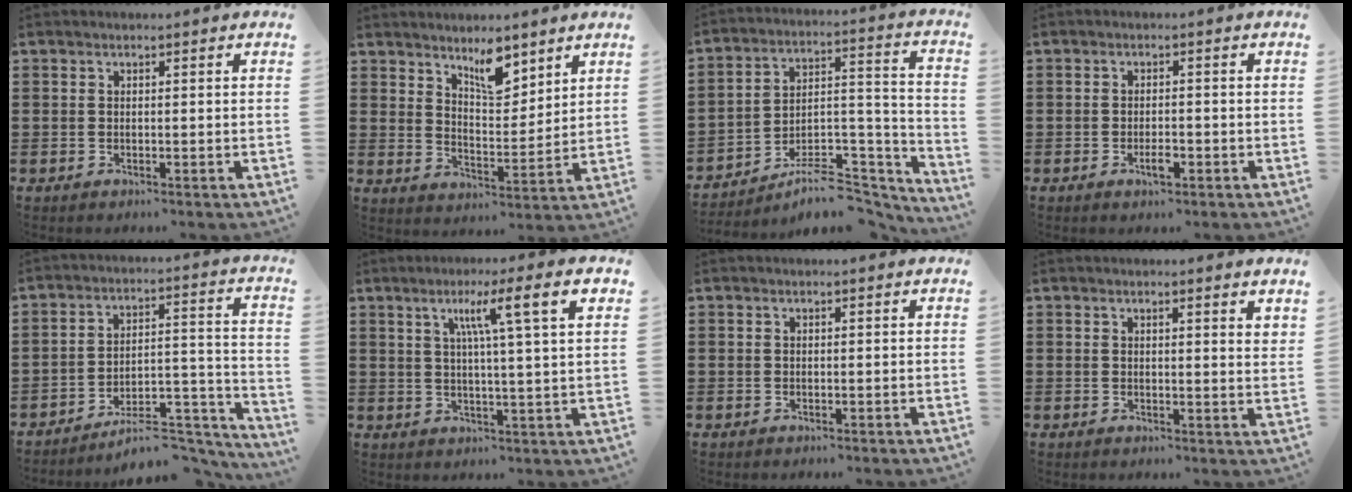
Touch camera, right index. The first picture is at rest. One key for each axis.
{"total": 6.7, "fx": 5.1, "fy": 2.5, "fz": 3.7, "tx": -0.061, "ty": -0.017, "tz": 0.086}
{"total": 8.1, "fx": -6.4, "fy": 3.3, "fz": 3.7, "tx": -0.050, "ty": 0.018, "tz": -0.115}
{"total": 2.6, "fx": -1.2, "fy": 0.8, "fz": 2.1, "tx": -0.046, "ty": -0.003, "tz": -0.023}
{"total": 8.3, "fx": -7.2, "fy": 2.4, "fz": 3.4, "tx": -0.040, "ty": 0.023, "tz": -0.134}
{"total": 8.4, "fx": 3.3, "fy": -0.2, "fz": 7.7, "tx": -0.141, "ty": -0.004, "tz": 0.048}
{"total": 0.0}
{"total": 1.4, "fx": 1.2, "fy": 0.0, "fz": 0.6, "tx": -0.015, "ty": 0.001, "tz": 0.023}